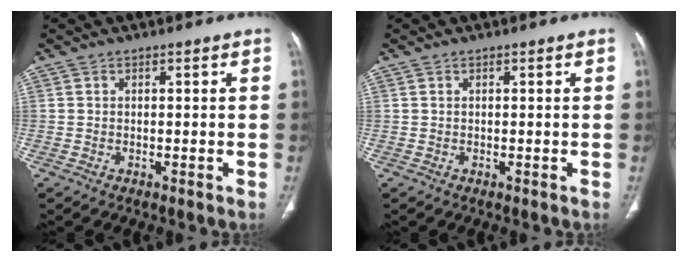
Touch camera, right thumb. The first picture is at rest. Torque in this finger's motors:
{"motor_torque": [-0.01, 0.00, 0.14, 0.14, 0.04]}